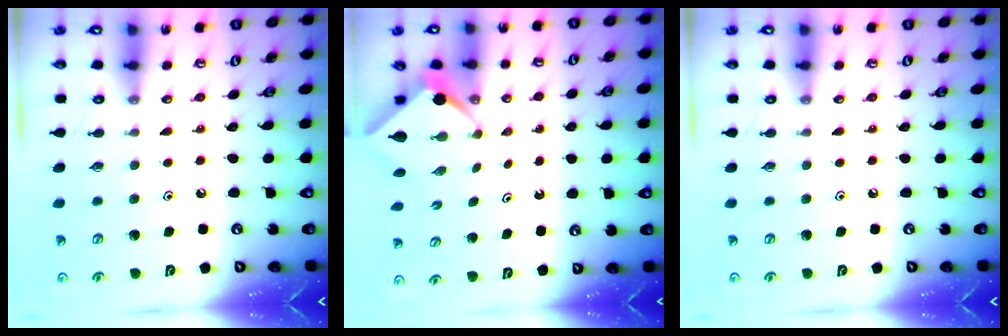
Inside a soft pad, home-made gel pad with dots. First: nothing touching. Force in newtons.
{"total": 5.4, "press": 5.4, "slide": 0.4}
{"total": 0.0}